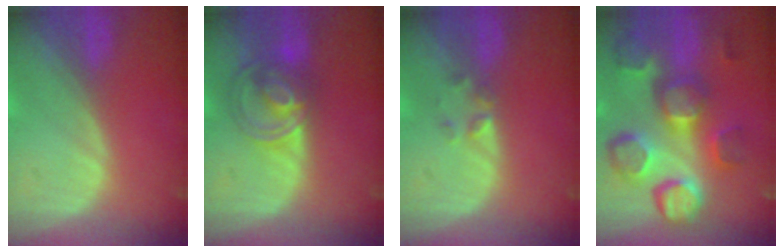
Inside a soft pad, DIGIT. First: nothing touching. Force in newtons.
{"total": 7.3, "press": 6.3, "slide": 3.7}
{"total": 1.6, "press": 1.4, "slide": 0.9}
{"total": 12.5, "press": 11.1, "slide": 5.7}